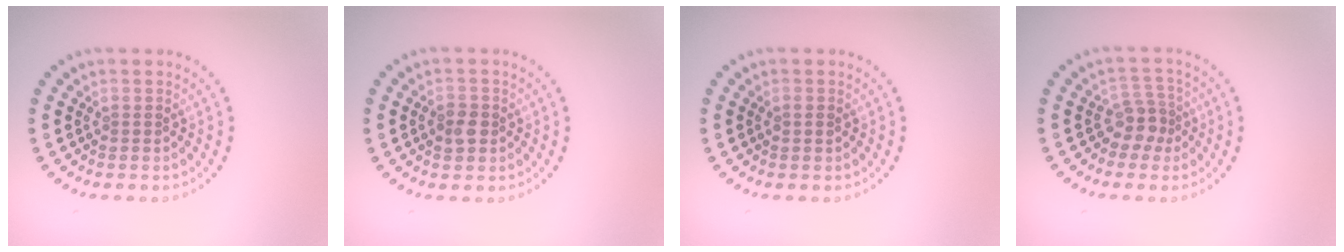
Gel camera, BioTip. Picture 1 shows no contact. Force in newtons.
{"total": 1.8, "press": 1.8, "slide": 0.4}
{"total": 0.9, "press": 0.9, "slide": 0.1}
{"total": 2.4, "press": 1.9, "slide": 1.6}